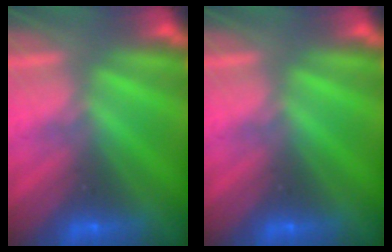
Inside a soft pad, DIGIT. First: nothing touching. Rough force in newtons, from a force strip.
{"total": 0.0}